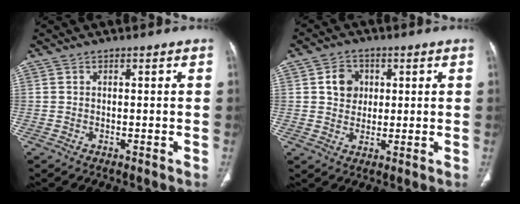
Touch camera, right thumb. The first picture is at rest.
{"total": 5.5, "force": [1.4, 4.7, 2.6], "torque": [-0.017, -0.002, 0.022]}